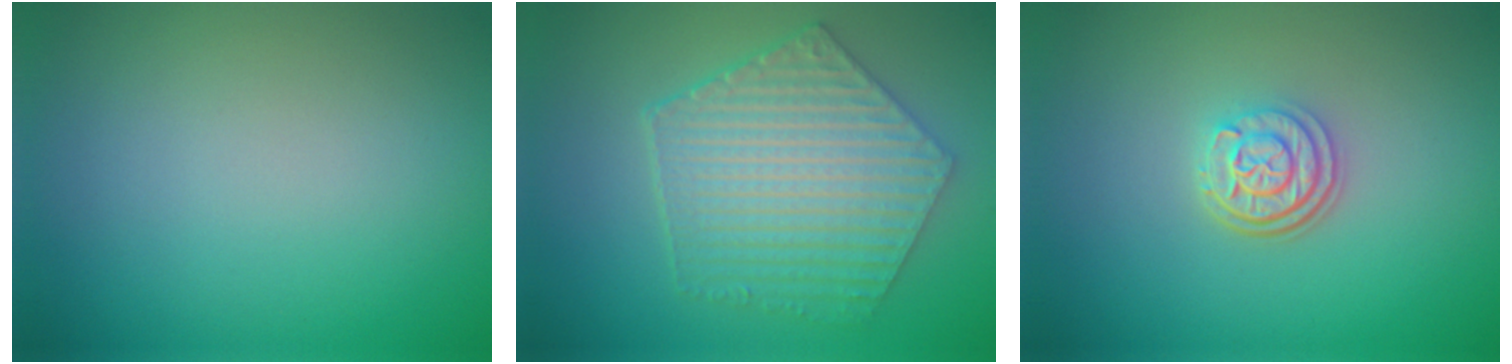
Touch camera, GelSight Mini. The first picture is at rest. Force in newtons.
{"total": 6.5, "press": 5.0, "slide": 4.1}
{"total": 3.0, "press": 2.4, "slide": 1.7}